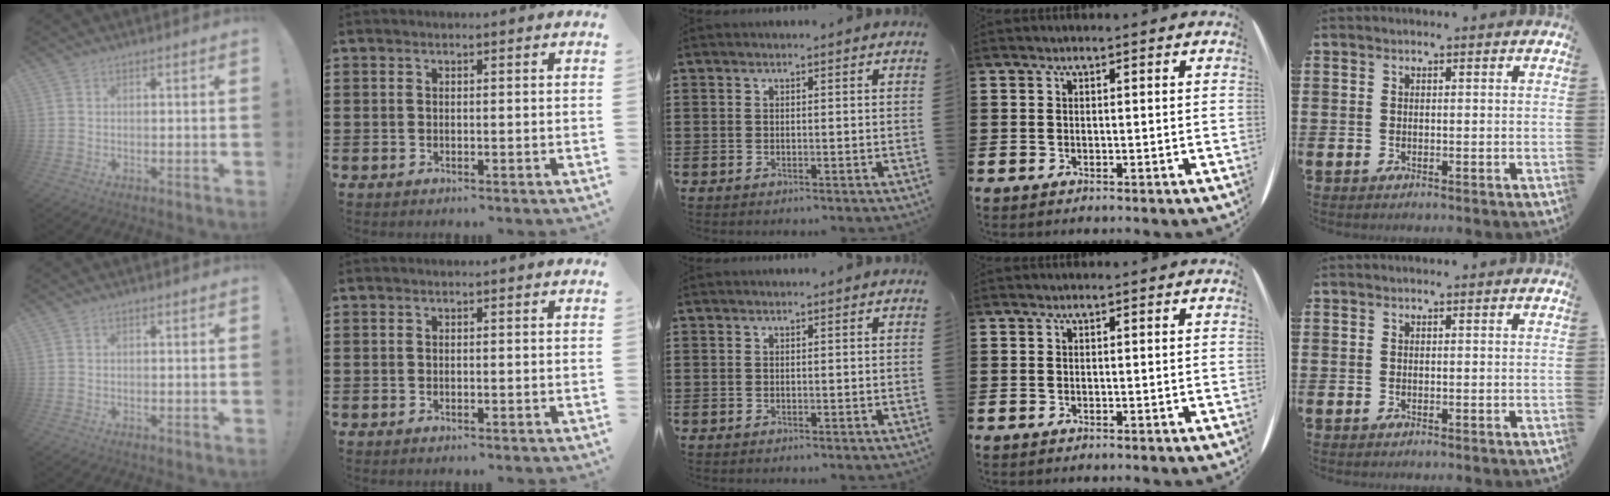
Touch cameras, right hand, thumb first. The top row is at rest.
{}